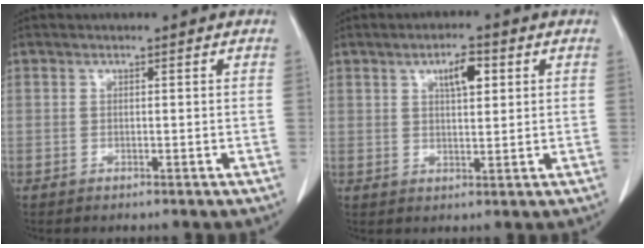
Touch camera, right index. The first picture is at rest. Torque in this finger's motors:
{"motor_torque": [0.34, 0.30, 0.06, 0.05]}